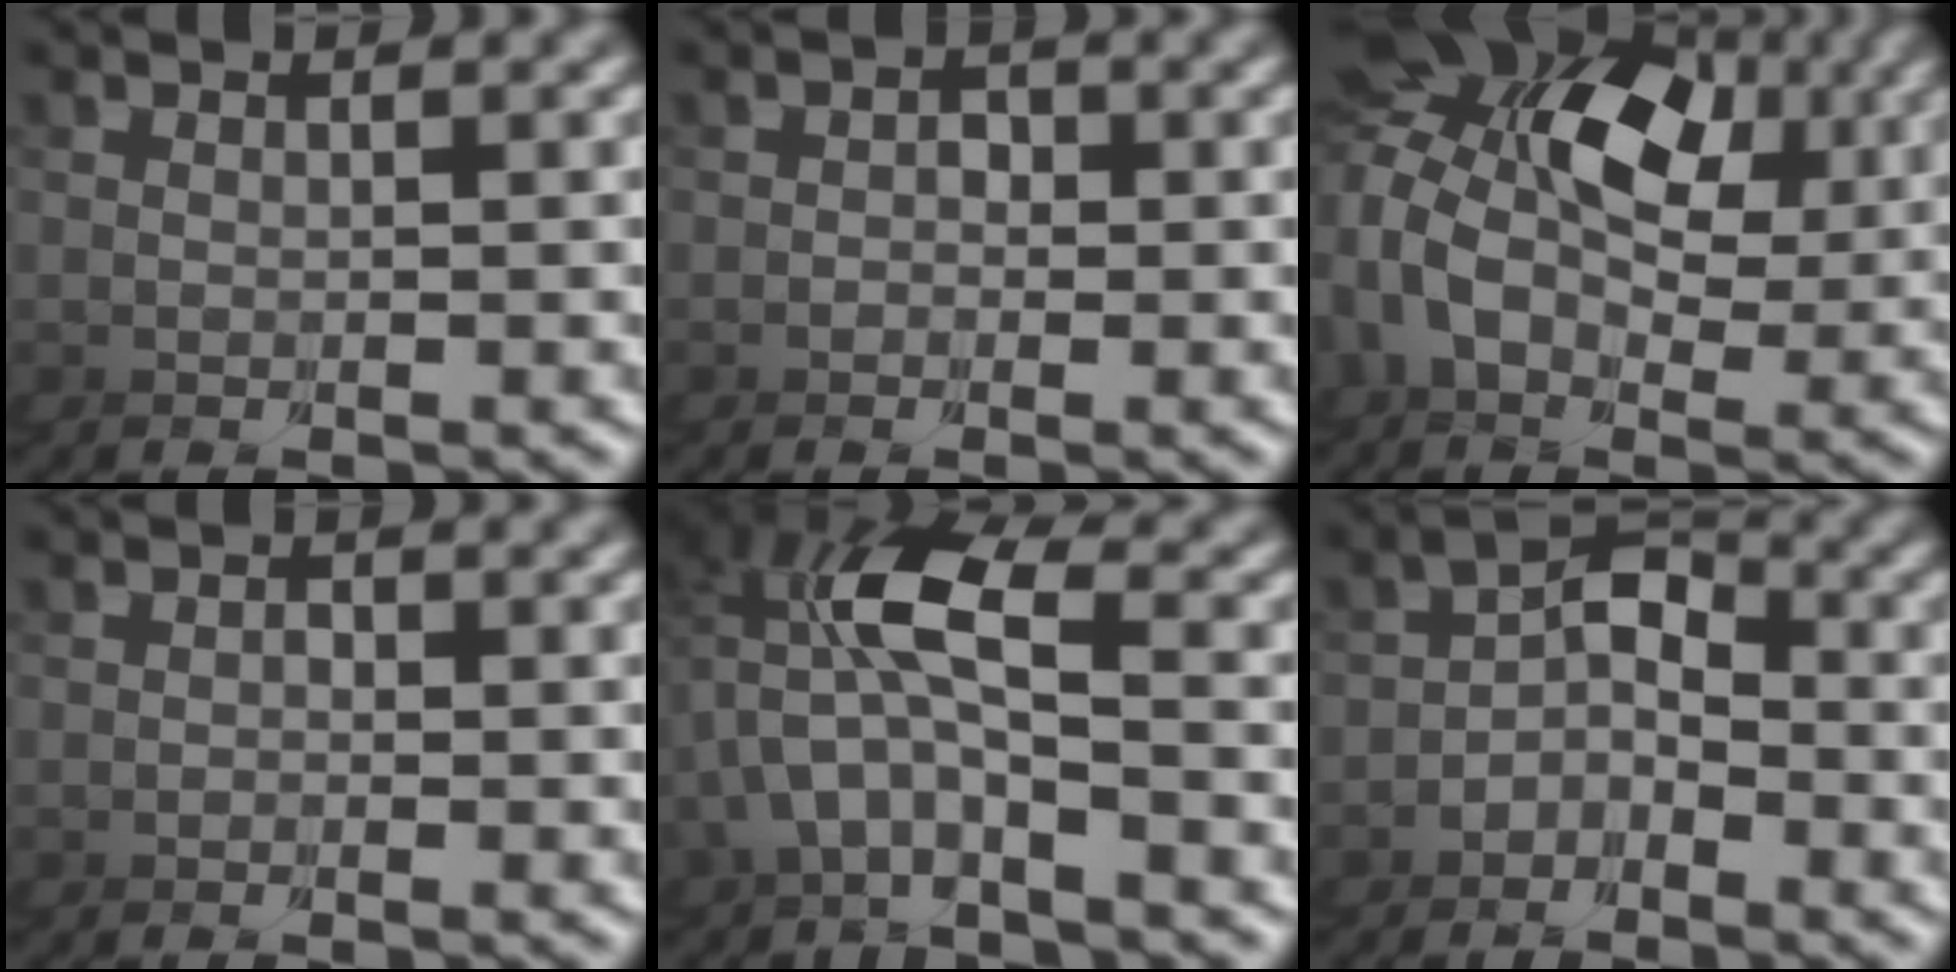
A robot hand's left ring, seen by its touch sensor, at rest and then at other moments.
{"total": 2.3, "force": [-0.3, 2.3, 0.0], "torque": [-0.018, -0.011, -0.003]}
{"total": 13.1, "force": [0.9, 11.4, 6.4], "torque": [-0.141, -0.001, -0.009]}
{"total": 1.4, "force": [-0.5, 1.2, 0.5], "torque": [-0.025, -0.013, -0.004]}
{"total": 4.8, "force": [-1.6, 3.3, 3.1], "torque": [-0.114, -0.021, -0.017]}
{"total": 4.5, "force": [-2.6, 3.6, 0.5], "torque": [-0.037, -0.020, -0.046]}